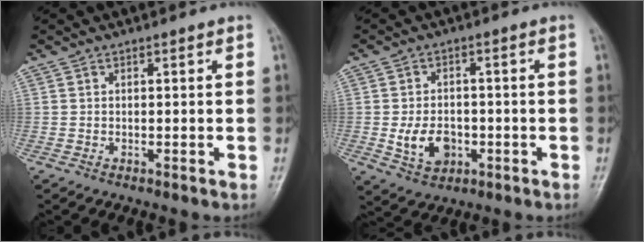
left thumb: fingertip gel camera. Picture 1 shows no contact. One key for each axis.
{"total": 7.0, "fx": -1.7, "fy": 5.1, "fz": 4.5, "tx": -0.060, "ty": 0.007, "tz": -0.022}